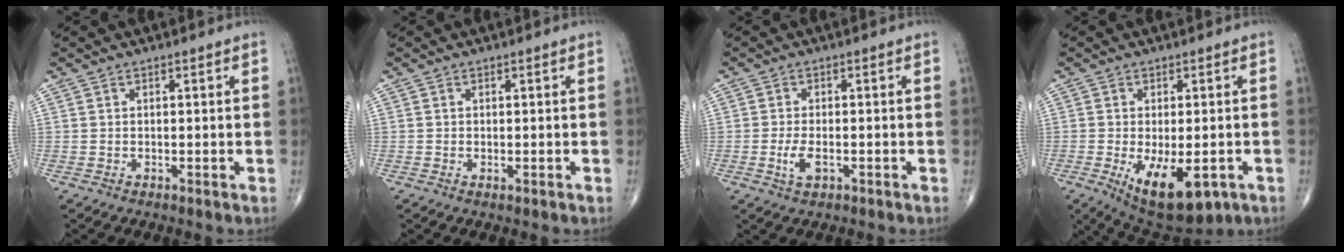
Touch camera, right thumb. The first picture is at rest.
{"total": 0.7, "force": [-0.2, 0.3, 0.6], "torque": [-0.011, -0.002, -0.003]}
{"total": 3.5, "force": [-1.1, 1.6, 2.9], "torque": [-0.062, -0.001, -0.020]}
{"total": 12.7, "force": [-4.8, 5.8, 10.2], "torque": [-0.151, -0.012, -0.058]}